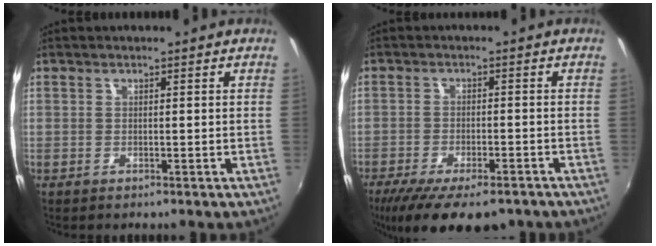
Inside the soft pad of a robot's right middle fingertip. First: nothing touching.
{"total": 14.5, "force": [-10.8, 4.7, 8.5], "torque": [-0.176, -0.049, -0.168]}